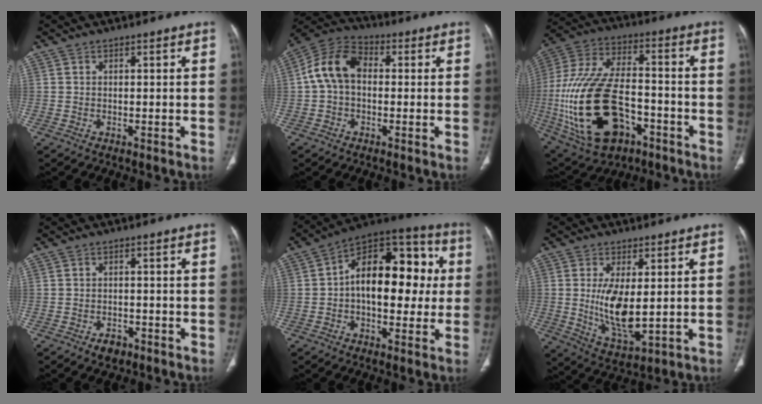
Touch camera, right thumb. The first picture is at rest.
{"total": 10.1, "force": [0.5, 7.1, 7.2], "torque": [-0.132, 0.031, -0.002]}
{"total": 26.3, "force": [-7.8, 14.8, 20.3], "torque": [-0.445, 0.018, -0.121]}
{"total": 2.7, "force": [-1.7, 1.7, 1.3], "torque": [-0.017, 0.009, -0.022]}
{"total": 20.5, "force": [1.2, 11.8, 16.7], "torque": [-0.210, 0.042, 0.011]}
{"total": 10.5, "force": [0.5, 4.3, 9.5], "torque": [-0.176, -0.026, 0.023]}